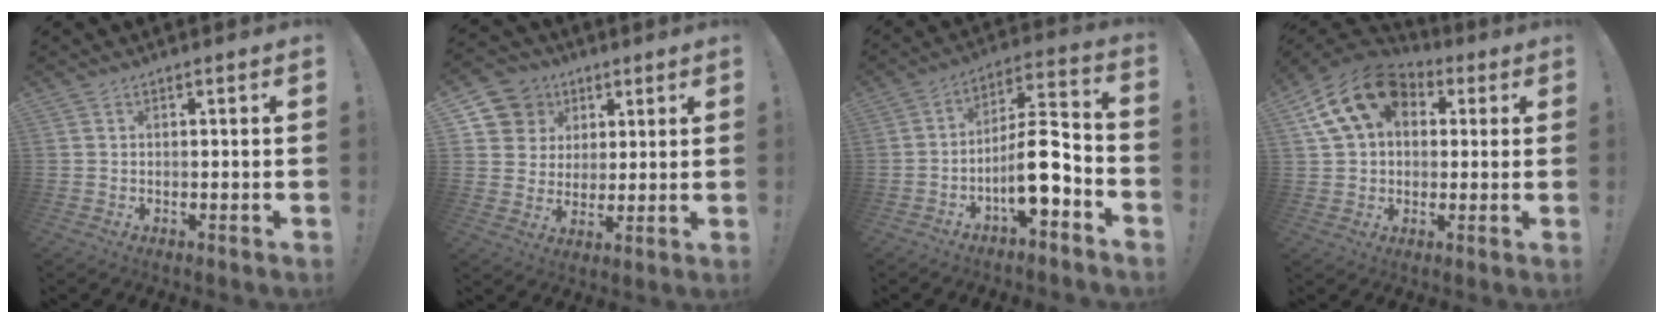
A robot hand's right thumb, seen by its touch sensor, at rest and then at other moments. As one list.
[{"total": 10.3, "force": [4.6, 9.0, 1.8], "torque": [-0.021, -0.026, 0.094]}, {"total": 13.4, "force": [-4.9, 4.2, 11.7], "torque": [-0.192, 0.025, -0.077]}, {"total": 16.4, "force": [6.2, 11.5, 9.8], "torque": [-0.159, -0.014, 0.117]}]